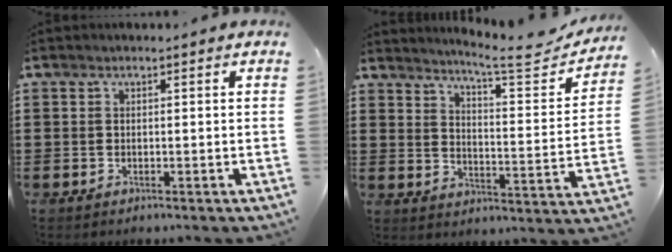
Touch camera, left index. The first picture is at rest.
{"total": 7.3, "force": [6.4, 0.2, 3.5], "torque": [-0.069, -0.049, 0.102]}